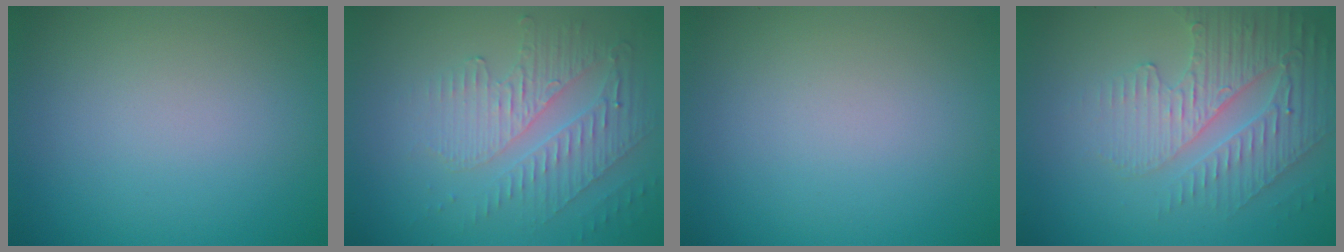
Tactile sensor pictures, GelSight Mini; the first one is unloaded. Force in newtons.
{"total": 4.3, "press": 3.1, "slide": 2.9}
{"total": 0.0}
{"total": 3.9, "press": 3.7, "slide": 1.2}